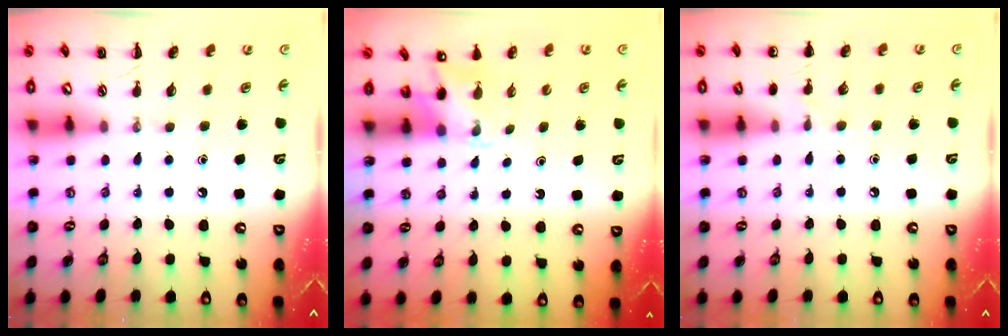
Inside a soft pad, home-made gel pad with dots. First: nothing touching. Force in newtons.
{"total": 2.5, "press": 2.3, "slide": 1.0}
{"total": 4.5, "press": 4.2, "slide": 1.6}